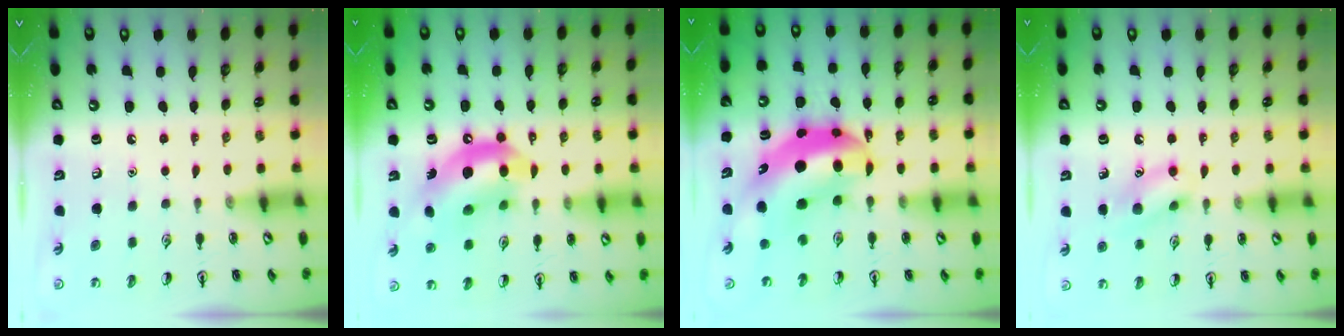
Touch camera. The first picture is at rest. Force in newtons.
{"total": 14.8, "press": 14.2, "slide": 4.3}
{"total": 11.9, "press": 11.3, "slide": 3.6}
{"total": 10.6, "press": 10.5, "slide": 1.1}